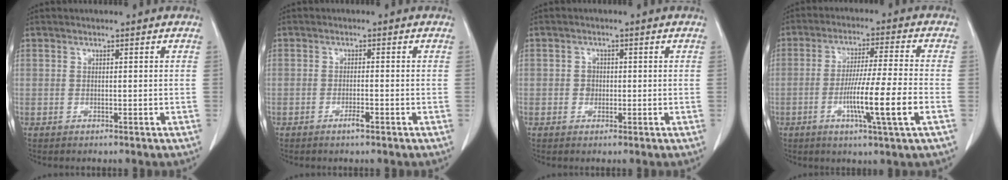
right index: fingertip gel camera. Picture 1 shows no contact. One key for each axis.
{"total": 1.6, "fx": -1.0, "fy": 0.1, "fz": 1.3, "tx": -0.021, "ty": 0.000, "tz": -0.015}
{"total": 1.5, "fx": -0.1, "fy": 1.4, "fz": 0.6, "tx": -0.002, "ty": 0.007, "tz": 0.001}
{"total": 10.7, "fx": -3.3, "fy": -1.0, "fz": 10.2, "tx": -0.182, "ty": -0.012, "tz": -0.058}